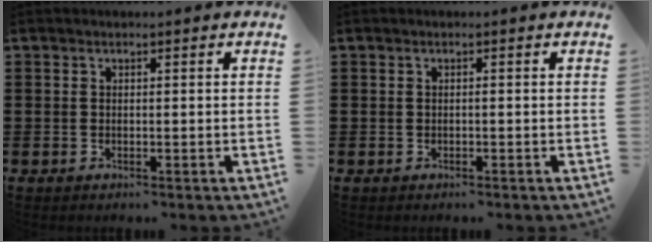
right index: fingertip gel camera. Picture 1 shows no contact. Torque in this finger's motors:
{"motor_torque": [0.12, 0.13, 0.03, 0.01]}